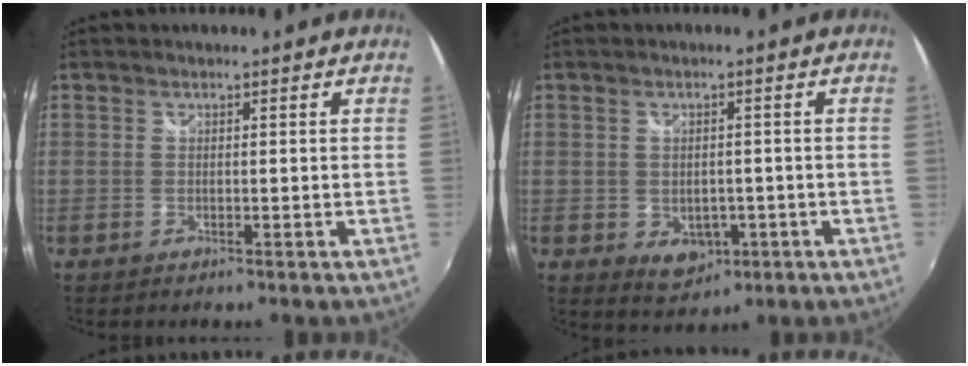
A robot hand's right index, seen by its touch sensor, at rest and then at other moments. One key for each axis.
{"total": 5.9, "fx": -1.8, "fy": 4.5, "fz": 3.4, "tx": -0.067, "ty": -0.011, "tz": -0.015}